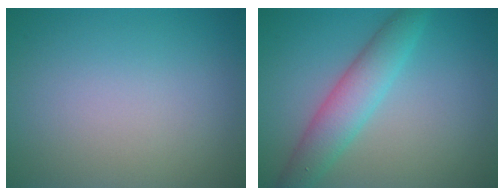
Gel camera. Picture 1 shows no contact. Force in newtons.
{"total": 4.4, "press": 4.4, "slide": 0.1}